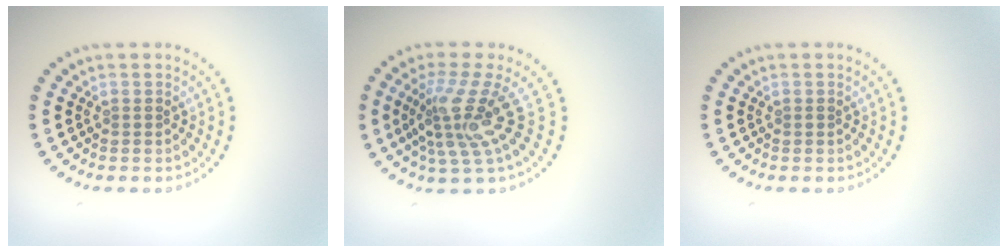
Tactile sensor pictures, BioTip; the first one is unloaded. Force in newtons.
{"total": 4.5, "press": 3.0, "slide": 3.4}
{"total": 0.0}